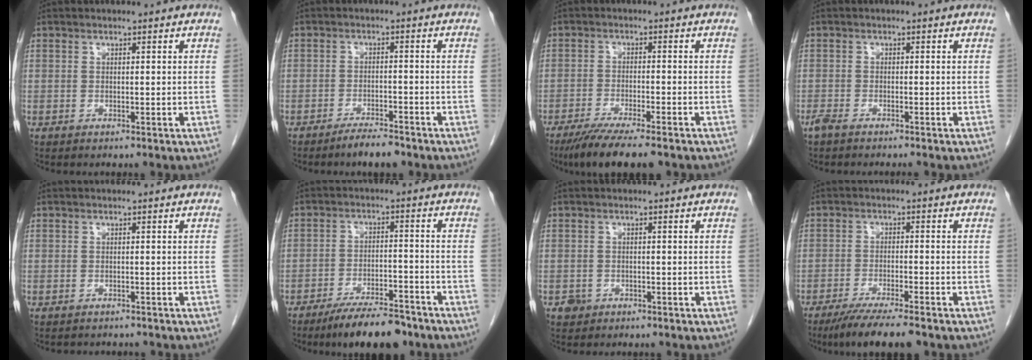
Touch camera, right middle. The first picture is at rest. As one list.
[{"total": 4.0, "force": [-3.3, 0.8, 2.1], "torque": [-0.039, -0.002, -0.055]}, {"total": 9.4, "force": [-7.3, 0.7, 5.8], "torque": [-0.088, -0.021, -0.117]}, {"total": 3.0, "force": [-2.5, 0.5, 1.5], "torque": [-0.027, -0.006, -0.040]}, {"total": 3.2, "force": [-3.0, 1.1, 0.6], "torque": [-0.004, -0.001, -0.034]}, {"total": 10.1, "force": [-8.2, 2.5, 5.2], "torque": [-0.075, -0.007, -0.135]}, {"total": 1.7, "force": [-0.9, 1.4, 0.1], "torque": [-0.005, 0.006, -0.012]}, {"total": 8.7, "force": [-6.9, 0.5, 5.2], "torque": [-0.080, -0.021, -0.112]}]